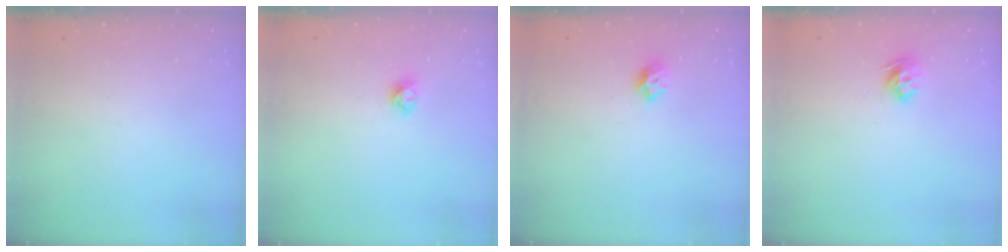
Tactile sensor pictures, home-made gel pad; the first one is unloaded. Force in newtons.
{"total": 3.6, "press": 3.6, "slide": 0.4}
{"total": 6.9, "press": 6.9, "slide": 0.3}
{"total": 8.1, "press": 8.1, "slide": 0.1}